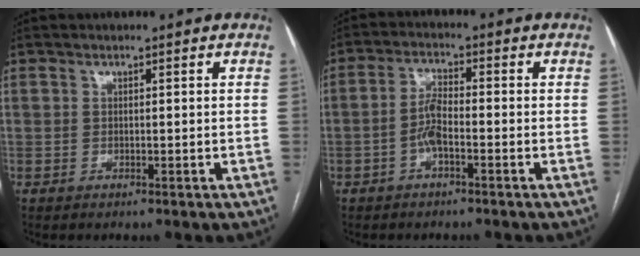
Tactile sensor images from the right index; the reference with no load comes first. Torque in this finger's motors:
{"motor_torque": [0.92, -0.22, 0.38, 0.10]}